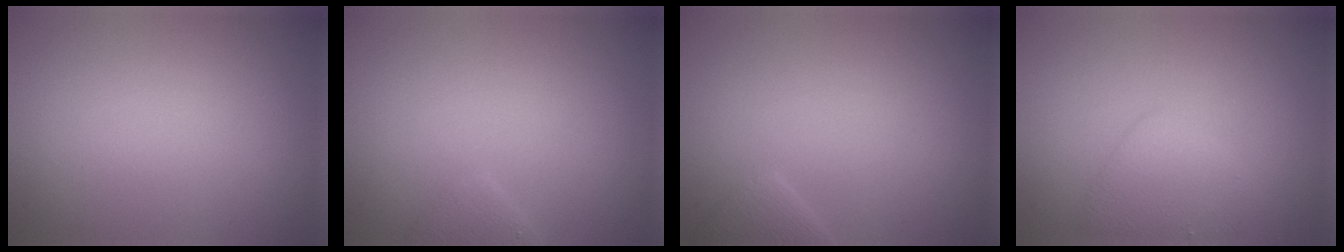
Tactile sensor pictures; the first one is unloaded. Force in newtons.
{"total": 1.3, "press": 1.3, "slide": 0.1}
{"total": 1.6, "press": 1.6, "slide": 0.2}
{"total": 2.5, "press": 2.5, "slide": 0.1}